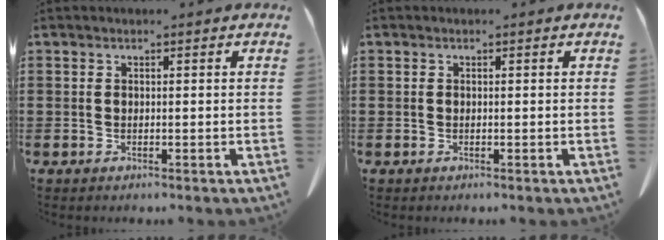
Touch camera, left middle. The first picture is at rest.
{"total": 0.0}